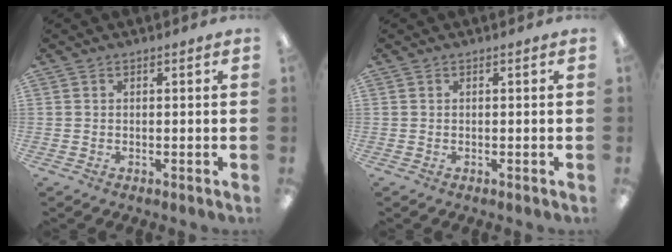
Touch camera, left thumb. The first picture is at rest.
{"total": 0.0}